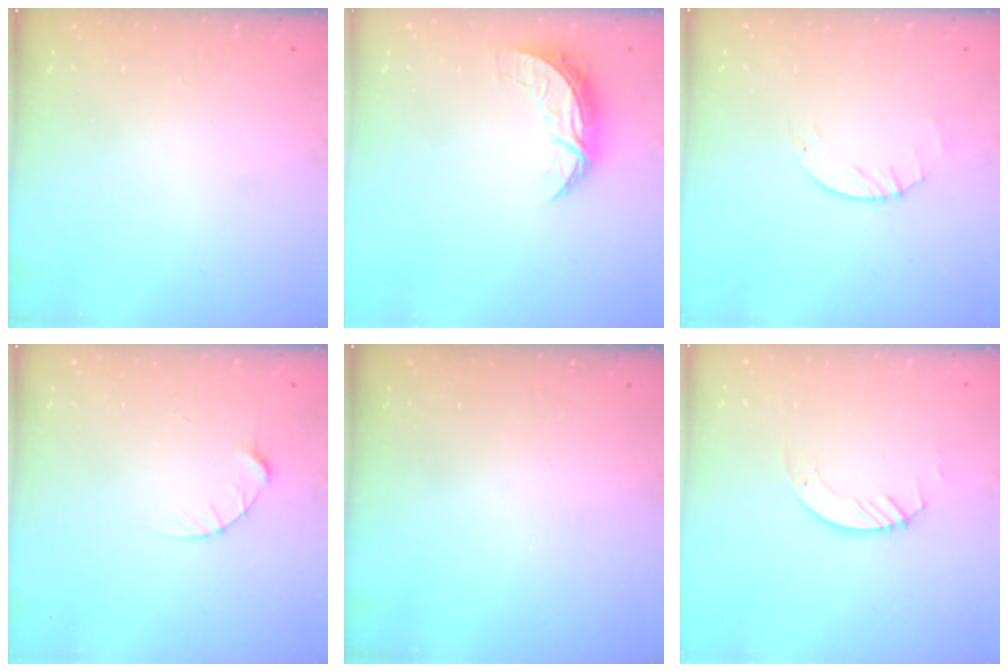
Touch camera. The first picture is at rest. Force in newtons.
{"total": 7.2, "press": 7.2, "slide": 0.2}
{"total": 2.6, "press": 2.6, "slide": 0.3}
{"total": 4.7, "press": 4.7, "slide": 0.6}
{"total": 0.0}
{"total": 3.0, "press": 3.0, "slide": 0.2}